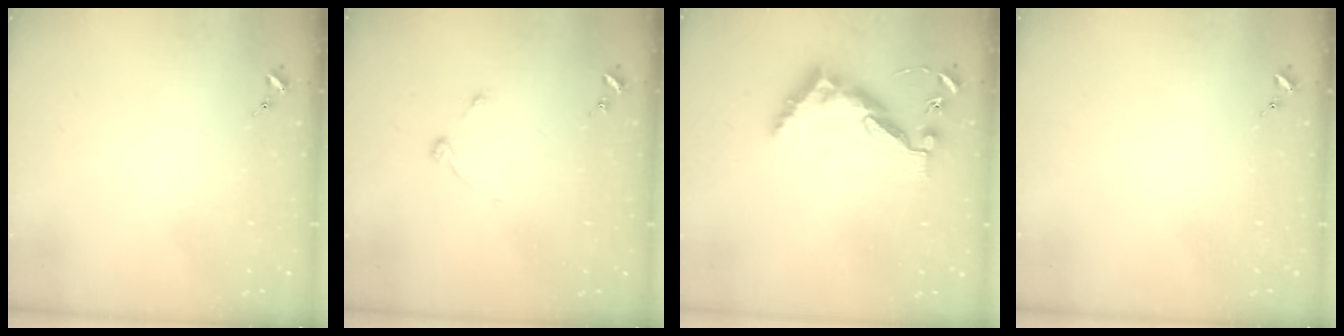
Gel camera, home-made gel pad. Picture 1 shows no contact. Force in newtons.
{"total": 3.7, "press": 3.6, "slide": 0.6}
{"total": 10.3, "press": 10.2, "slide": 1.0}
{"total": 0.0}